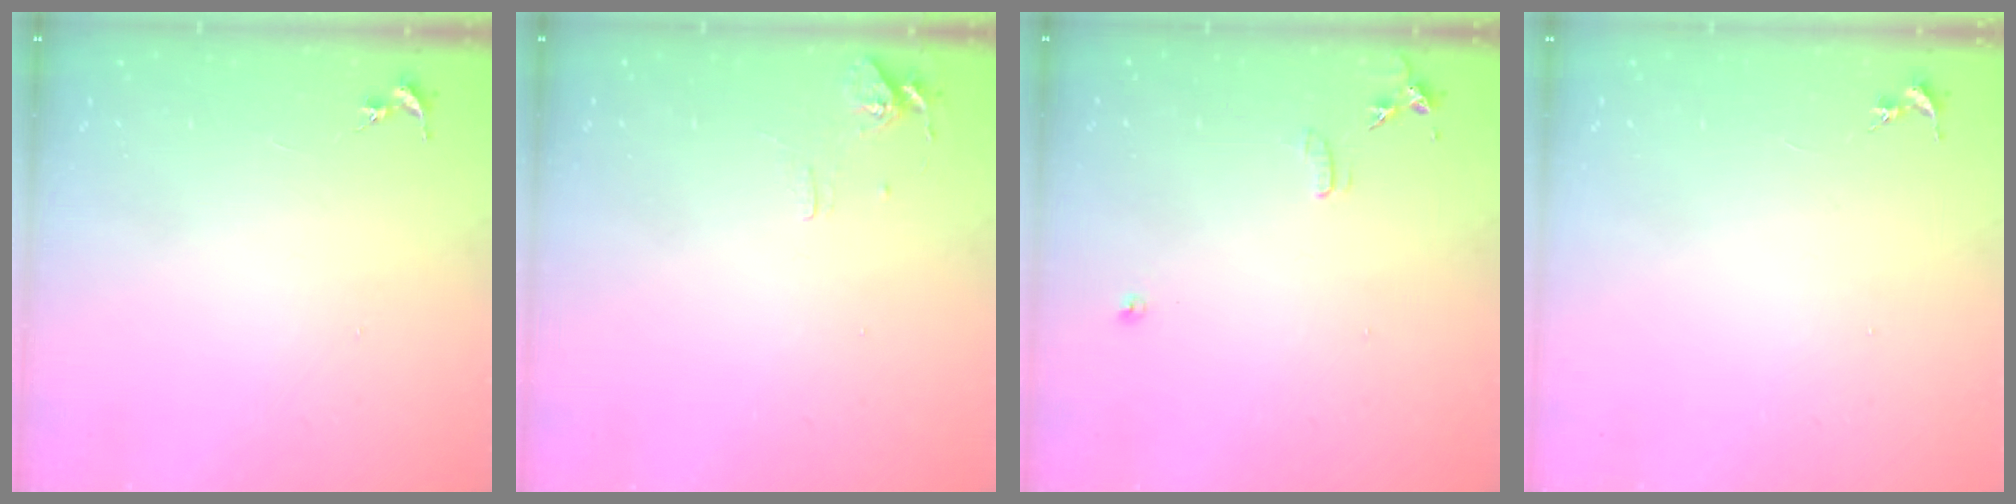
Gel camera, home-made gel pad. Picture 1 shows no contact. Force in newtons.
{"total": 7.4, "press": 7.4, "slide": 0.6}
{"total": 7.0, "press": 7.0, "slide": 0.6}
{"total": 0.0}